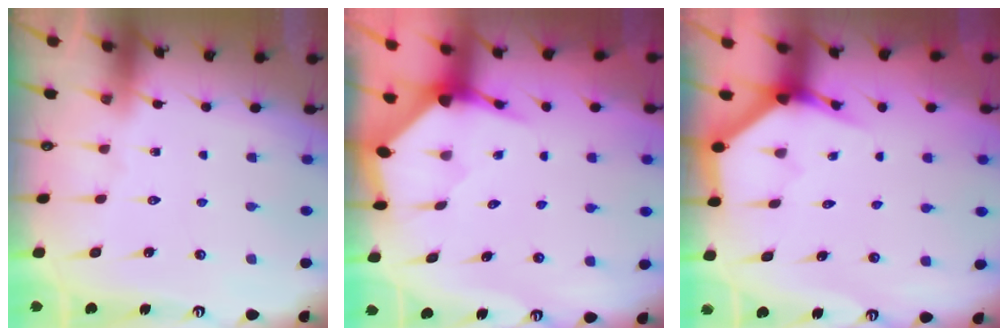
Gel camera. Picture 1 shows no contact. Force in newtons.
{"total": 3.7, "press": 3.6, "slide": 0.4}
{"total": 3.8, "press": 3.8, "slide": 0.2}